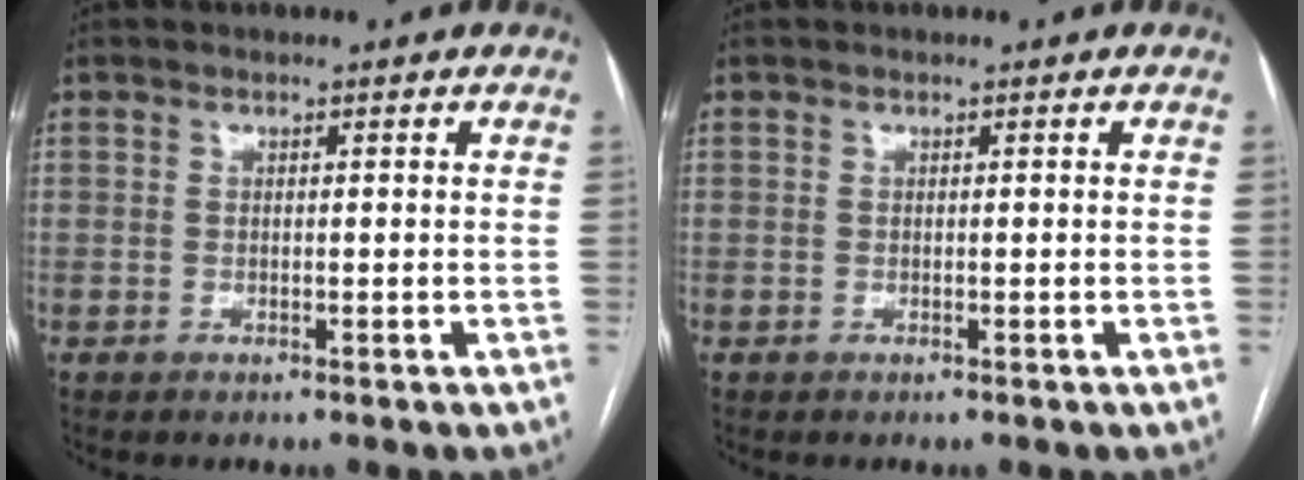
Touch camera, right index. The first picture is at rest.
{"total": 0.0}